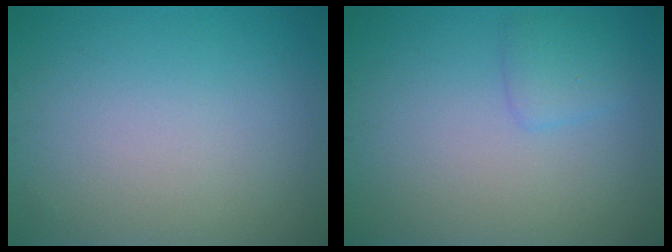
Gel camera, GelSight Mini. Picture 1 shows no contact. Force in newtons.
{"total": 1.6, "press": 1.6, "slide": 0.0}